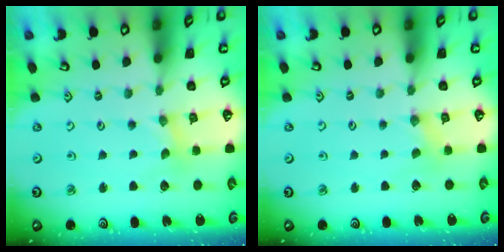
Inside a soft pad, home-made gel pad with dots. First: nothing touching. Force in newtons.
{"total": 1.4, "press": 1.3, "slide": 0.2}